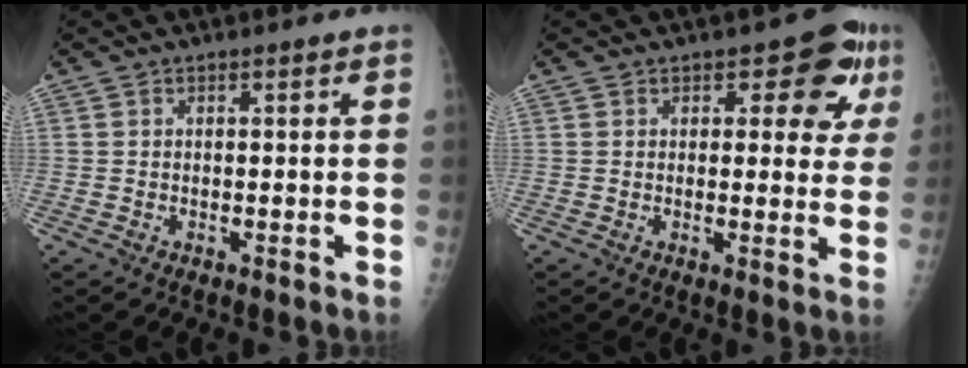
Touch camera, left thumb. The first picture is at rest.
{"total": 7.8, "force": [3.4, 4.4, 5.4], "torque": [-0.020, -0.008, 0.034]}